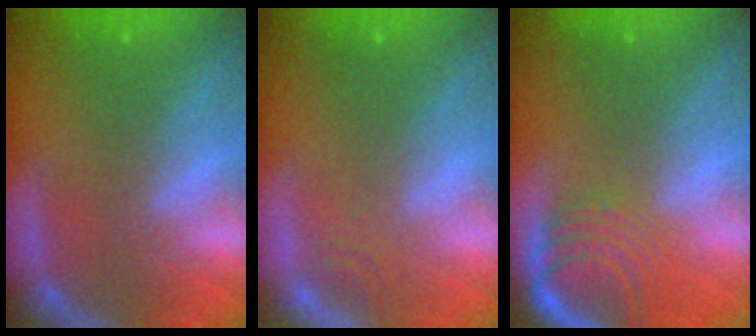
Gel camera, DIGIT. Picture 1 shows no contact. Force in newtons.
{"total": 1.0}
{"total": 7.1}